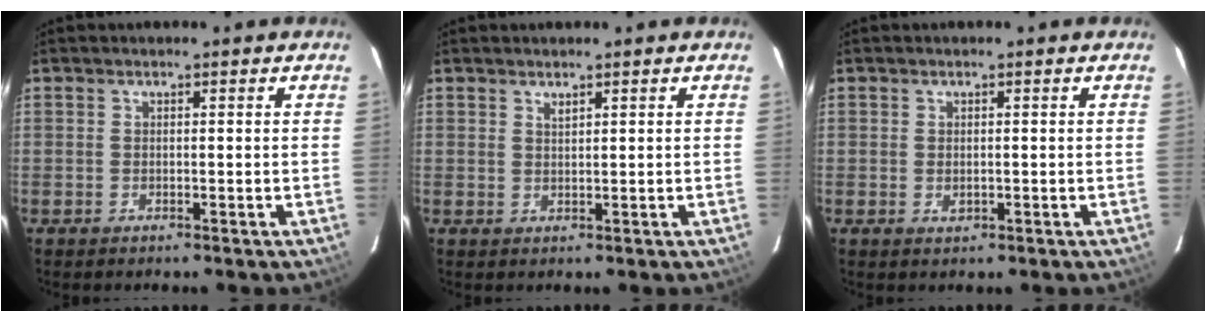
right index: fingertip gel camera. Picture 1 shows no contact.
{"total": 0.9, "force": [0.7, 0.2, 0.5], "torque": [-0.009, 0.001, 0.013]}
{"total": 1.0, "force": [-0.1, 0.7, 0.7], "torque": [-0.011, 0.000, 0.000]}